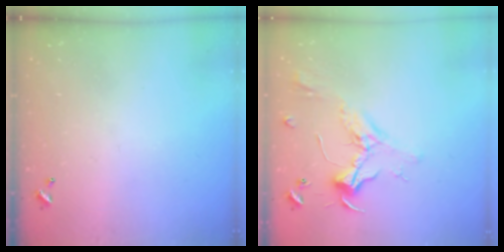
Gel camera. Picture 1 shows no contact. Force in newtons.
{"total": 2.3, "press": 2.1, "slide": 0.9}